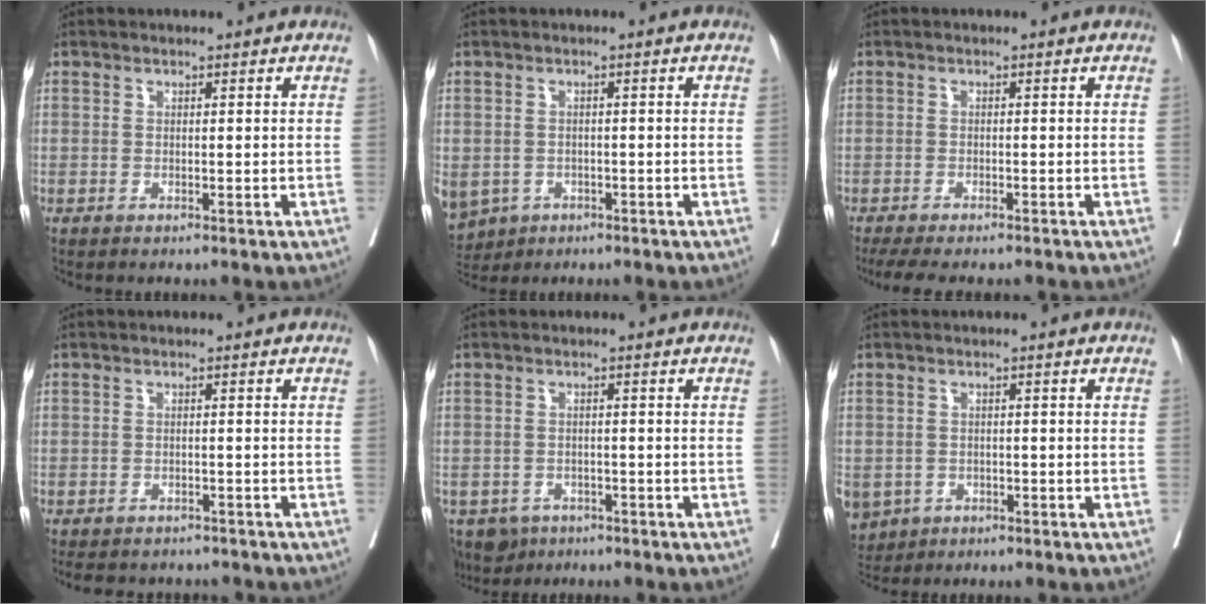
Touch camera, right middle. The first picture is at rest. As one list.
[{"total": 11.8, "force": [-5.3, 9.5, 4.5], "torque": [-0.144, -0.006, -0.069]}, {"total": 8.0, "force": [-6.8, 1.8, 3.9], "torque": [-0.055, -0.008, -0.100]}, {"total": 8.7, "force": [-7.9, 3.1, 2.2], "torque": [-0.040, 0.000, -0.096]}, {"total": 5.2, "force": [-3.7, 3.4, 1.2], "torque": [-0.015, 0.000, -0.057]}, {"total": 8.1, "force": [-3.9, 6.6, 2.6], "torque": [-0.079, -0.002, -0.057]}]